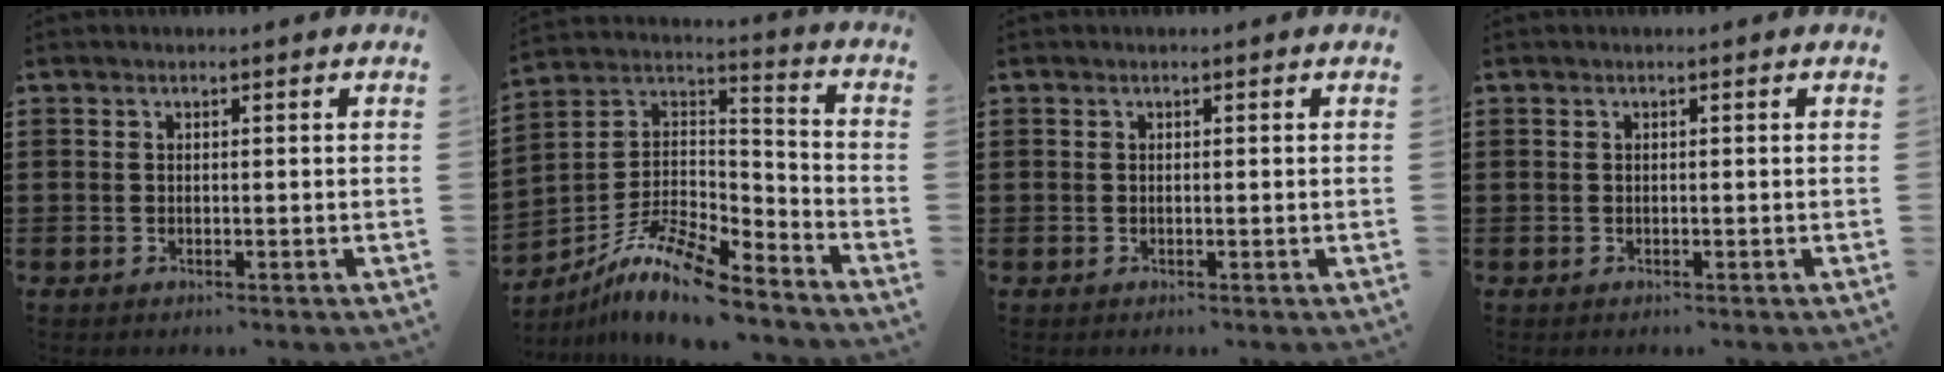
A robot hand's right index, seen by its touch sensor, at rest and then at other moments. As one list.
[{"total": 11.2, "force": [-9.1, 2.6, 6.0], "torque": [-0.123, 0.019, -0.182]}, {"total": 0.0}, {"total": 0.0}]